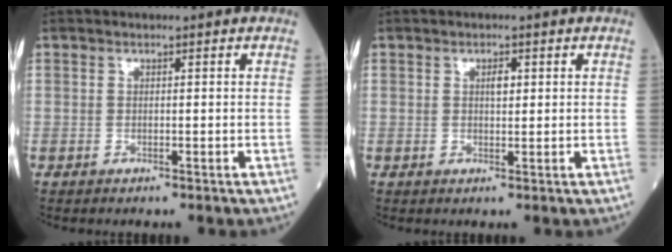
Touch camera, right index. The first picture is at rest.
{"total": 1.5, "force": [0.6, 0.6, 1.2], "torque": [-0.021, 0.001, 0.011]}